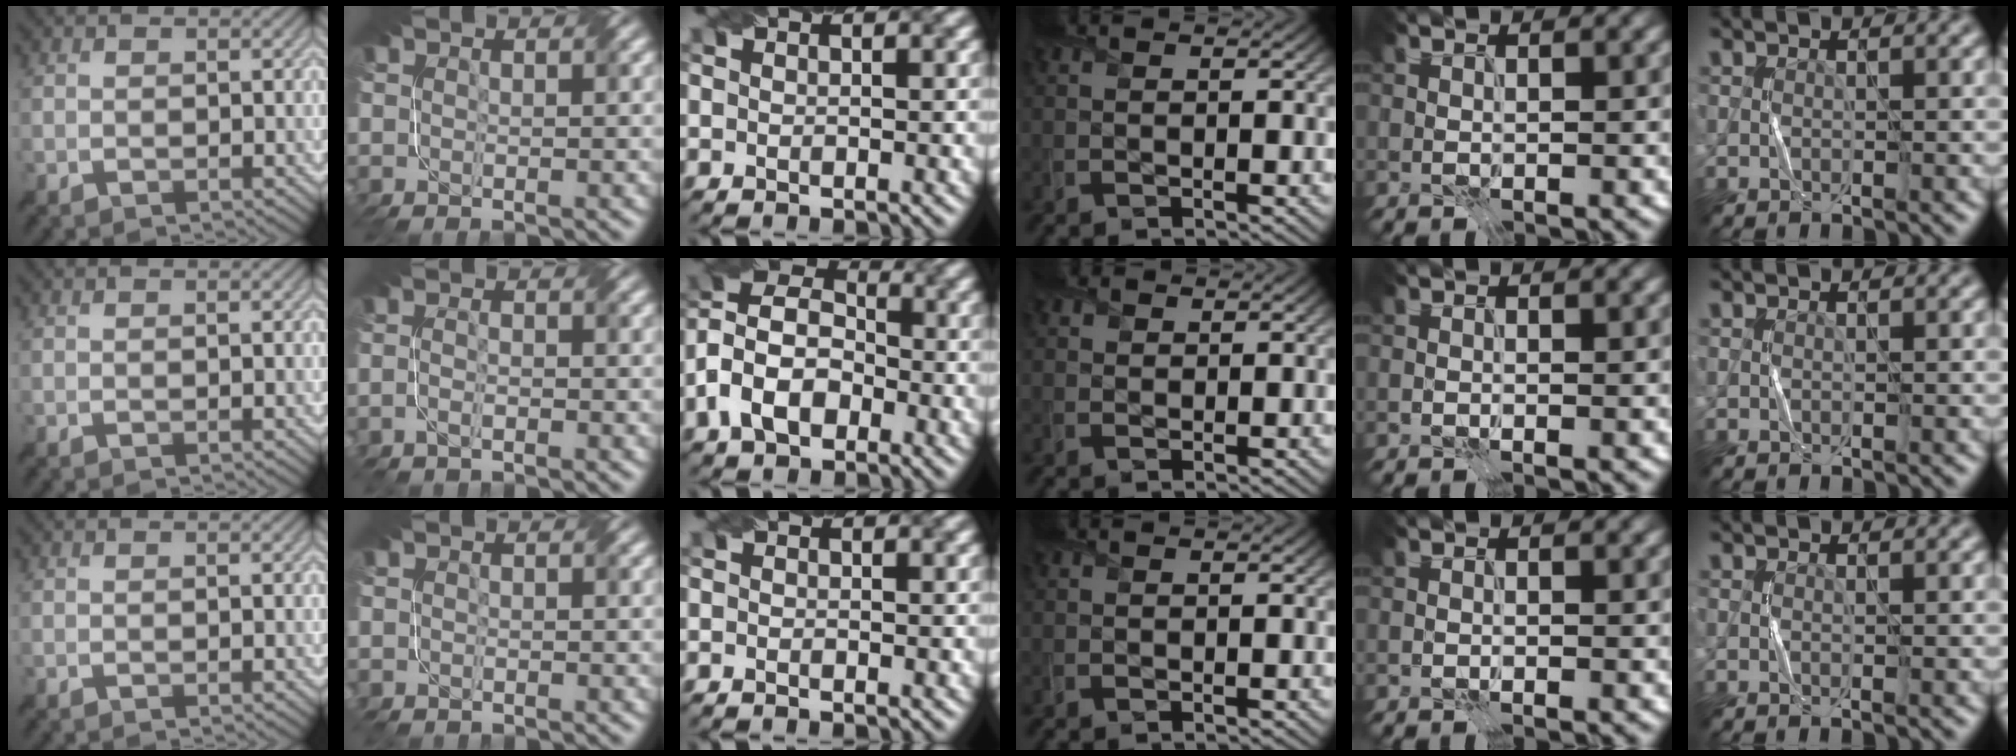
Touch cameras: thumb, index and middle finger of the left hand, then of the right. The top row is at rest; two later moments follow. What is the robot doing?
{"motion": "fold", "object": "bubble wrap"}